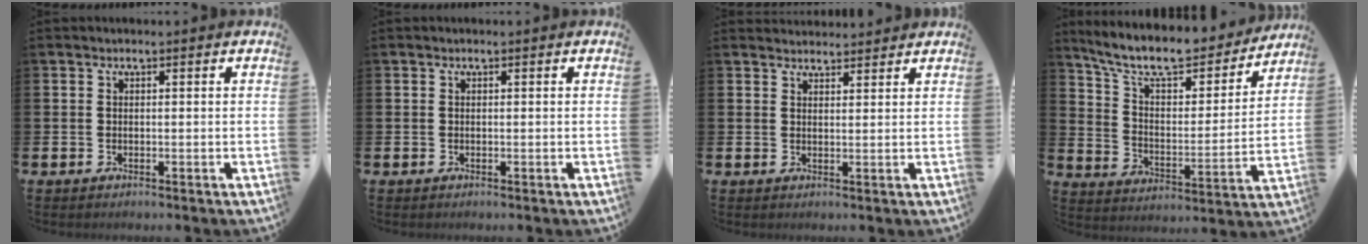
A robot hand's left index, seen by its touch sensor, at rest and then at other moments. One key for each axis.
{"total": 0.0}
{"total": 2.5, "fx": 2.4, "fy": 0.6, "fz": -0.1, "tx": 0.004, "ty": -0.012, "tz": 0.043}
{"total": 10.3, "fx": 9.0, "fy": 2.9, "fz": 4.0, "tx": -0.108, "ty": -0.061, "tz": 0.153}